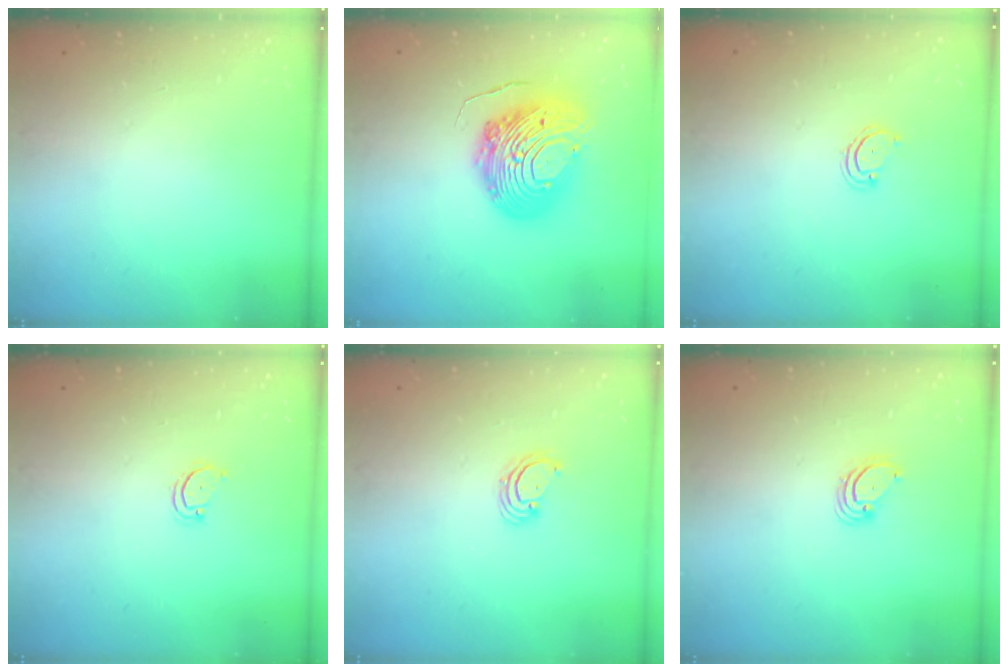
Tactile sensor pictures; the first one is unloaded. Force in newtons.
{"total": 16.1, "press": 16.0, "slide": 1.8}
{"total": 3.5, "press": 3.5, "slide": 0.3}
{"total": 2.8, "press": 2.8, "slide": 0.3}
{"total": 3.5, "press": 3.5, "slide": 0.1}
{"total": 4.1, "press": 4.0, "slide": 0.3}